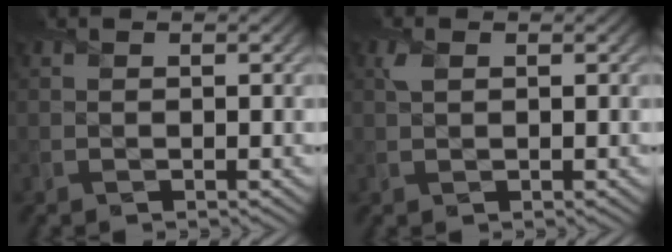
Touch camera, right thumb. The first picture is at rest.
{"total": 1.1, "force": [0.6, 0.5, 0.8], "torque": [-0.023, 0.003, 0.010]}